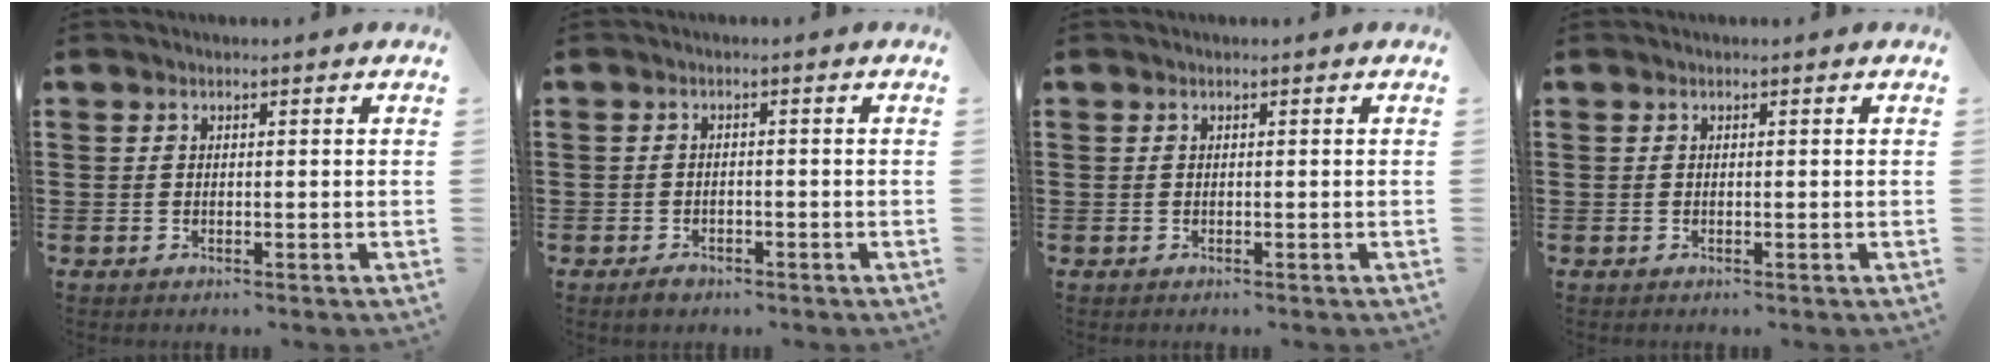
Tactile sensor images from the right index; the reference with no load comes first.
{"total": 1.3, "force": [-1.1, 0.6, 0.4], "torque": [-0.009, 0.000, -0.024]}
{"total": 0.0}
{"total": 0.0}